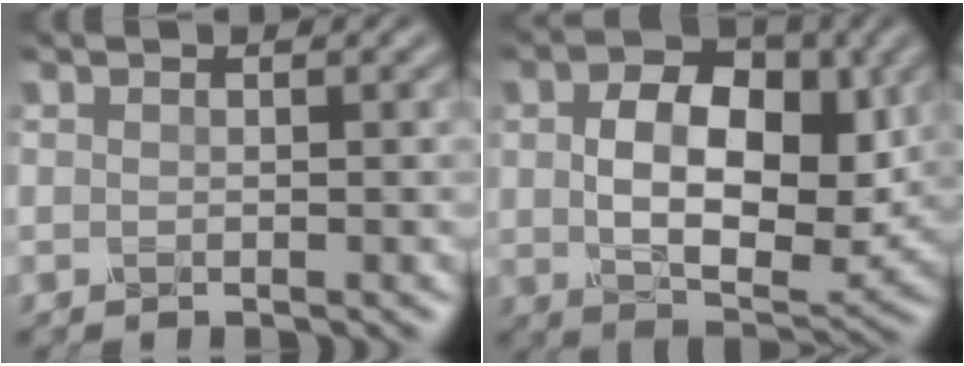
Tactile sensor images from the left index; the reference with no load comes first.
{"total": 9.1, "force": [1.0, 5.8, 7.0], "torque": [-0.133, -0.009, 0.024]}